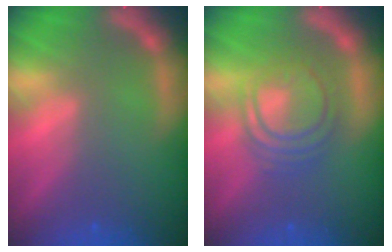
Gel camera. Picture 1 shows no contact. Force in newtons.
{"total": 6.5}